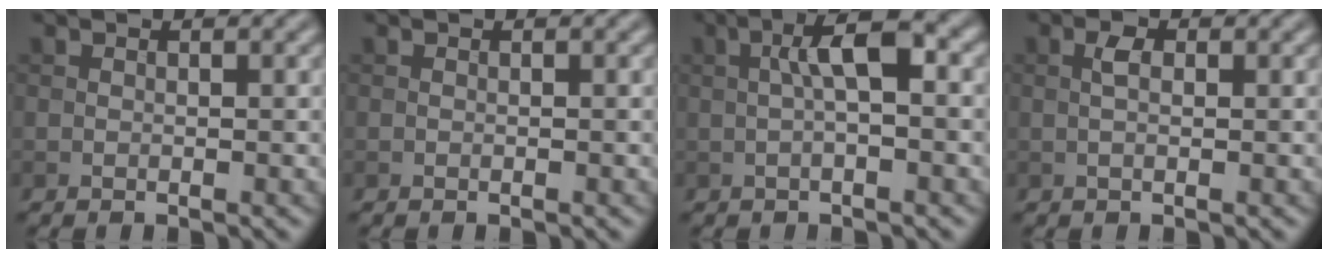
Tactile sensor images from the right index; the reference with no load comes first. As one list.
[{"total": 0.0}, {"total": 4.3, "force": [0.4, 1.0, 4.2], "torque": [-0.077, 0.014, 0.003]}, {"total": 1.5, "force": [0.1, 0.7, 1.3], "torque": [-0.026, 0.004, -0.003]}]